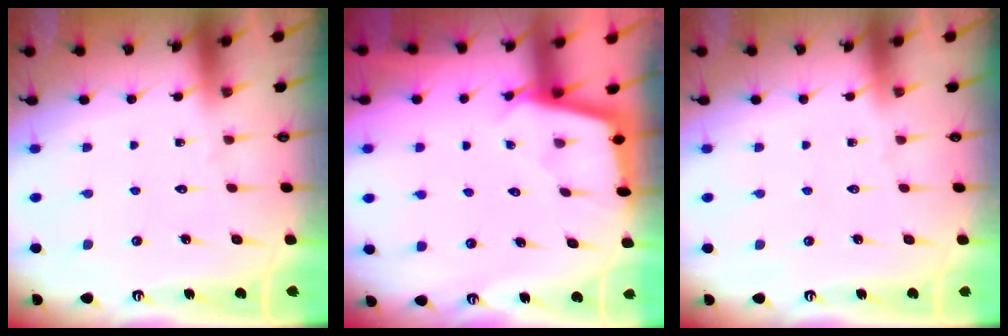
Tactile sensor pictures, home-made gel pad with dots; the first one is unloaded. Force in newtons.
{"total": 2.5, "press": 2.4, "slide": 0.3}
{"total": 0.0}